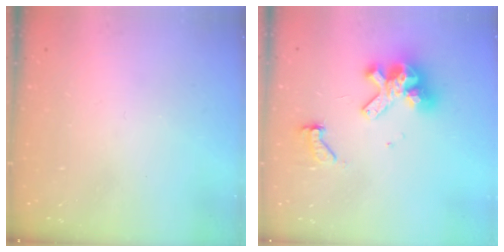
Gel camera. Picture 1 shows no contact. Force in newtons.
{"total": 11.4, "press": 11.4, "slide": 1.4}